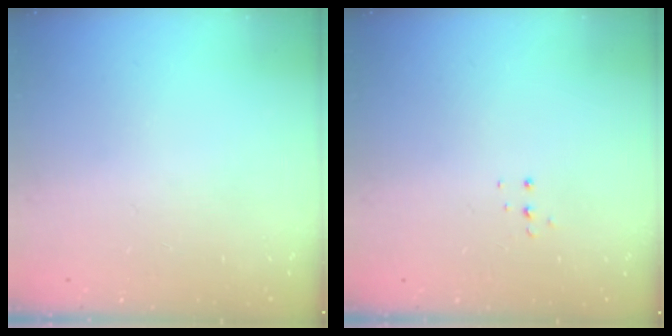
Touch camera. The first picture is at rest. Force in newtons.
{"total": 3.4, "press": 3.3, "slide": 0.8}